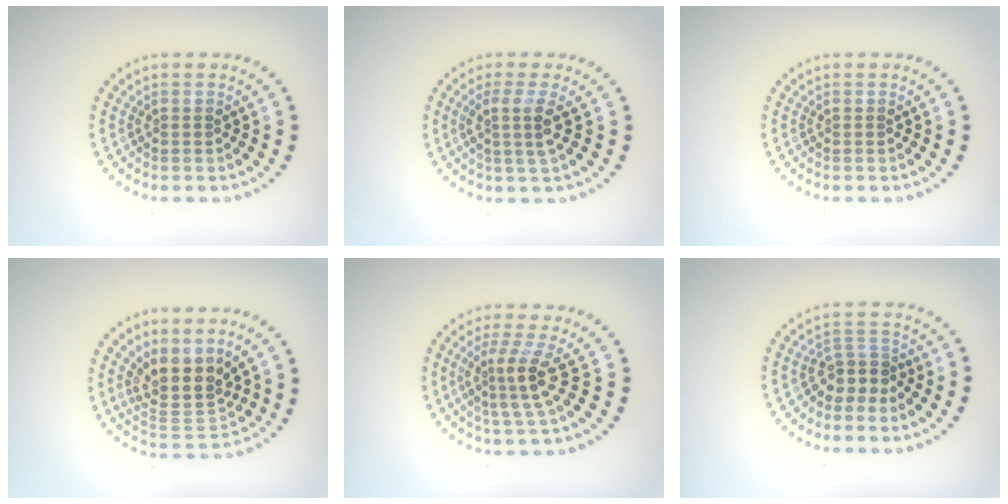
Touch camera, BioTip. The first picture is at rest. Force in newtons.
{"total": 2.5, "press": 1.9, "slide": 1.5}
{"total": 0.0}
{"total": 4.3, "press": 3.6, "slide": 2.4}
{"total": 3.1, "press": 2.3, "slide": 2.1}
{"total": 2.7, "press": 2.1, "slide": 1.8}